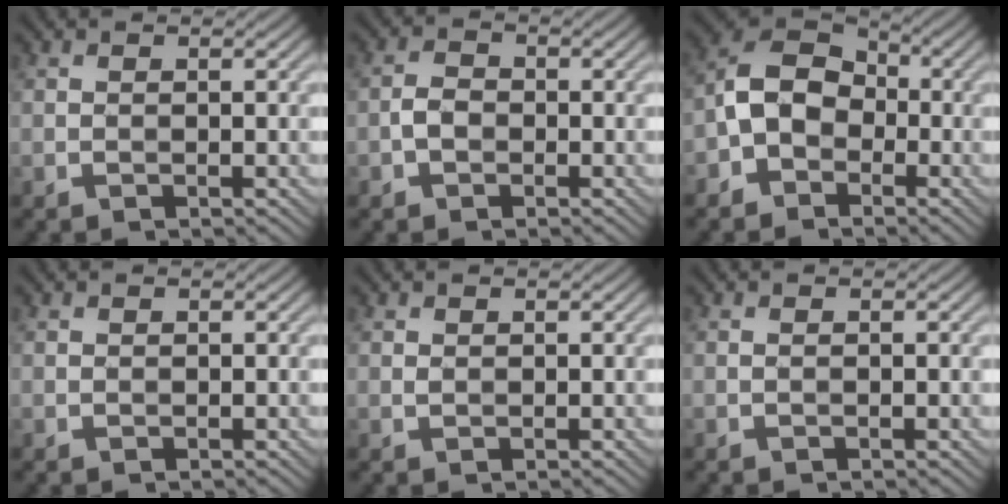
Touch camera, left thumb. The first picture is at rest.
{"total": 2.3, "force": [-0.9, 1.8, 1.2], "torque": [-0.024, 0.003, -0.024]}
{"total": 7.2, "force": [-2.2, 5.5, 4.0], "torque": [-0.080, 0.011, -0.066]}
{"total": 0.7, "force": [0.3, 0.6, 0.0], "torque": [0.001, -0.001, 0.007]}
{"total": 0.9, "force": [0.5, 0.8, 0.2], "torque": [-0.006, 0.000, 0.010]}
{"total": 0.0}